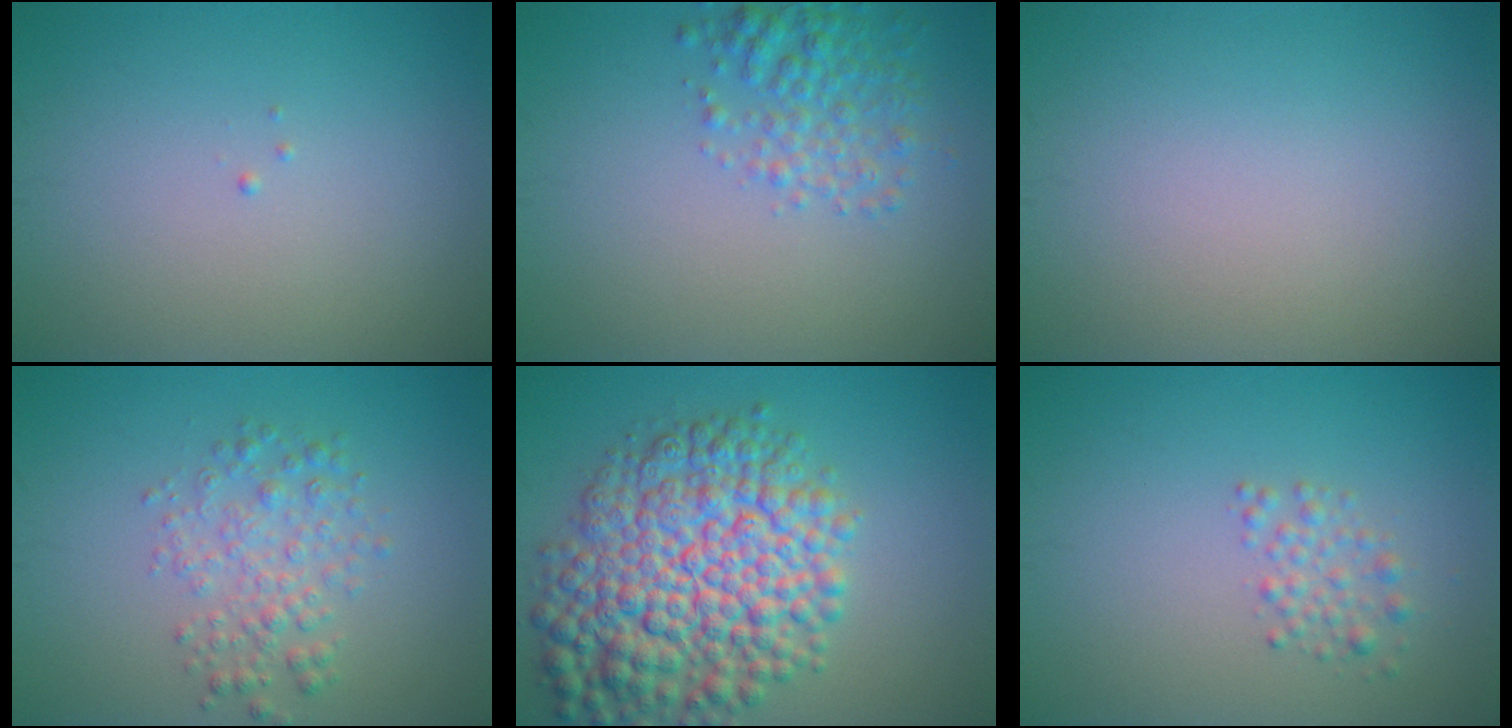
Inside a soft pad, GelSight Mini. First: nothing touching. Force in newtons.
{"total": 3.1, "press": 3.1, "slide": 0.1}
{"total": 0.0}
{"total": 2.8, "press": 2.8, "slide": 0.0}
{"total": 10.7, "press": 10.7, "slide": 0.3}
{"total": 1.7, "press": 1.7, "slide": 0.0}